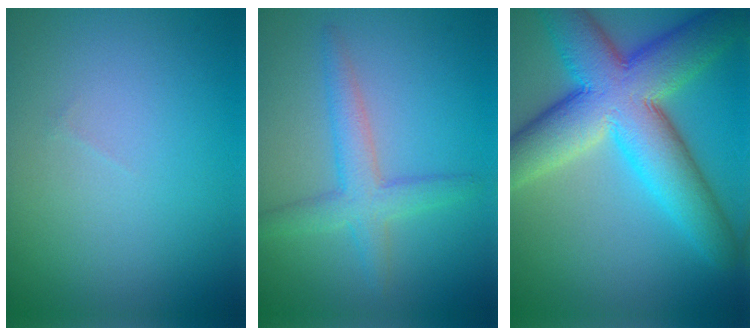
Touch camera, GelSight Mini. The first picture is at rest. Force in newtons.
{"total": 3.4, "press": 3.4, "slide": 0.3}
{"total": 11.6, "press": 11.5, "slide": 0.5}